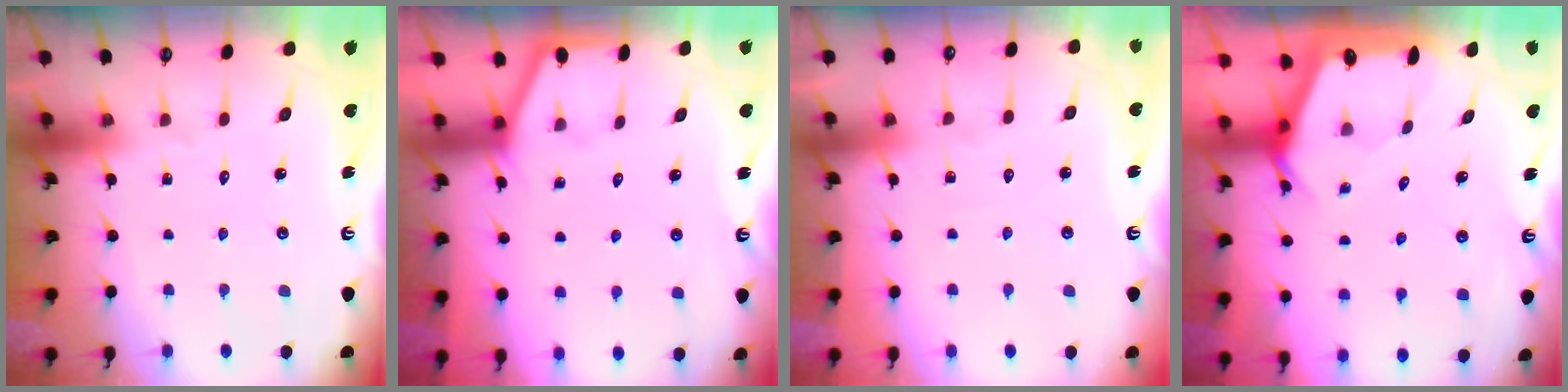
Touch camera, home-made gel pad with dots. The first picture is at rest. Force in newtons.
{"total": 1.6, "press": 1.5, "slide": 0.3}
{"total": 2.3, "press": 2.3, "slide": 0.2}
{"total": 2.5, "press": 2.5, "slide": 0.2}